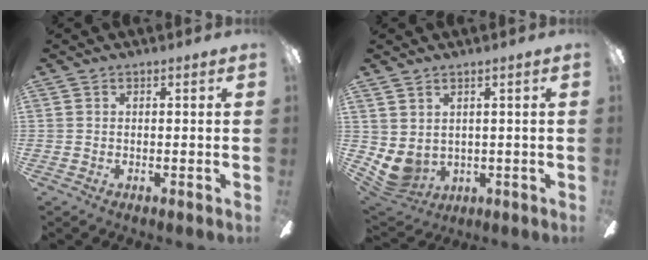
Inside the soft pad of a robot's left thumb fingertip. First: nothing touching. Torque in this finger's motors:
{"motor_torque": [0.79, 1.14, 0.43, -0.51, 0.04]}